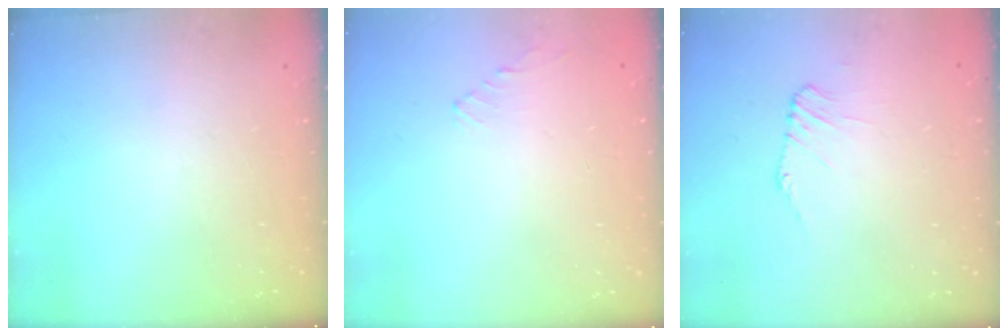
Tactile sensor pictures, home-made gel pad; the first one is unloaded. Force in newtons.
{"total": 1.0, "press": 0.9, "slide": 0.4}
{"total": 1.1, "press": 1.1, "slide": 0.3}